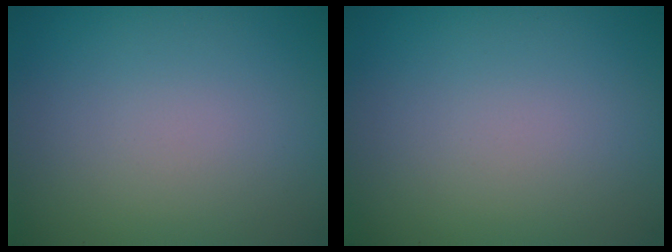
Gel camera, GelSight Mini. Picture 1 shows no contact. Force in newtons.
{"total": 0.0}